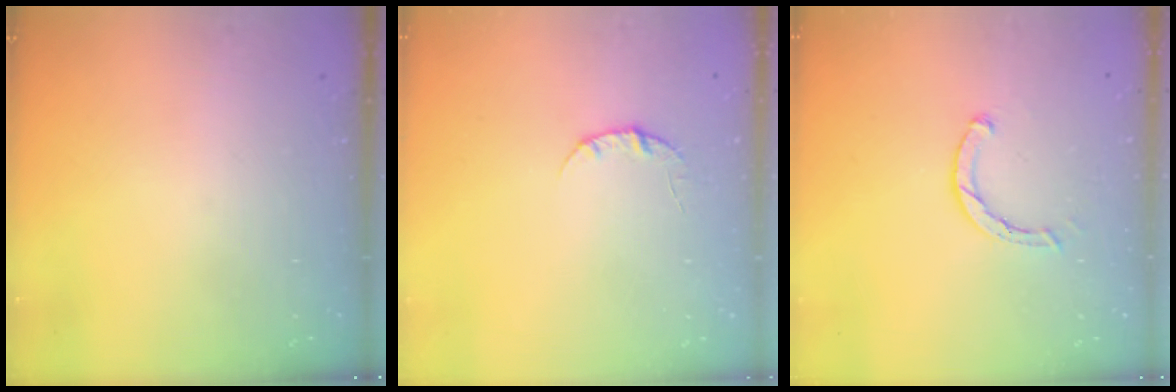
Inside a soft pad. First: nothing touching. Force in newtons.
{"total": 3.4, "press": 3.4, "slide": 0.4}
{"total": 2.0, "press": 2.0, "slide": 0.2}